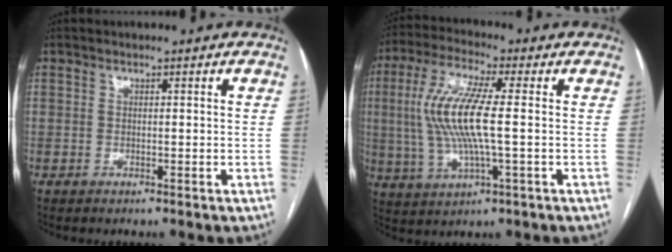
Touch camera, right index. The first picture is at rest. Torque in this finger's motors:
{"motor_torque": [0.53, -0.06, 1.06, 0.21]}